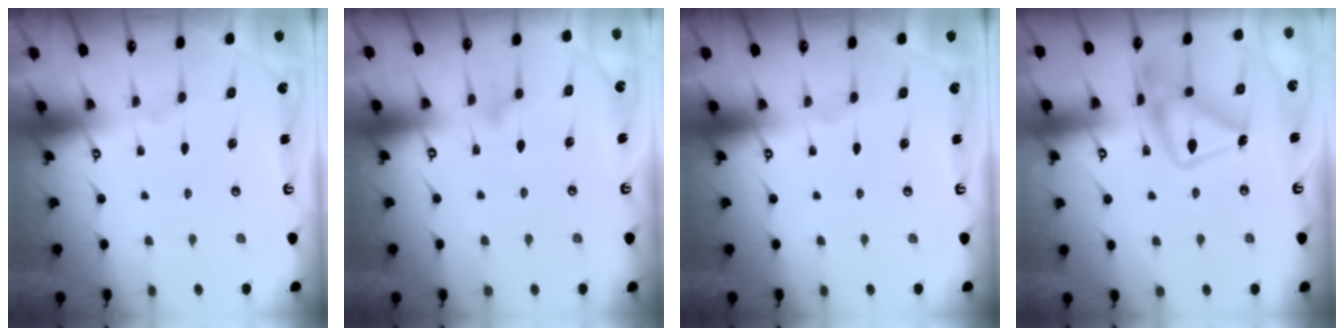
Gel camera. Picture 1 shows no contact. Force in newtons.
{"total": 7.8, "press": 7.7, "slide": 1.7}
{"total": 0.0}
{"total": 17.5, "press": 17.4, "slide": 1.0}